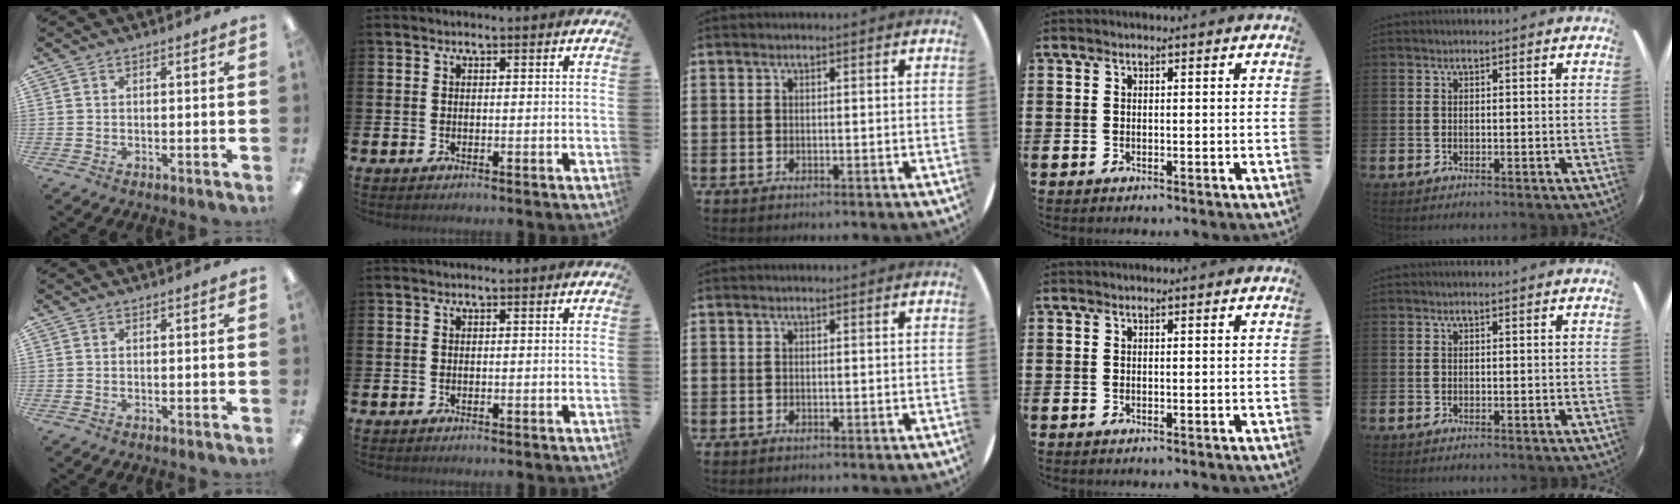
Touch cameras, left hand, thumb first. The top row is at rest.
{}